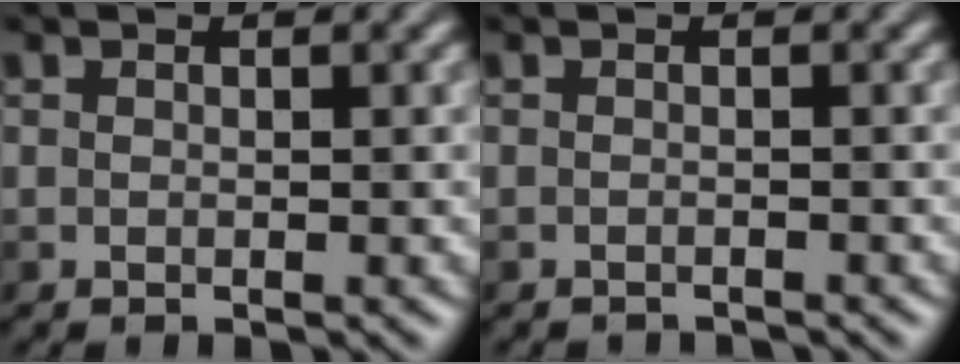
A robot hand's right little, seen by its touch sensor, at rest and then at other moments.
{"total": 1.6, "force": [-1.5, 0.1, 0.1], "torque": [0.006, -0.005, -0.023]}